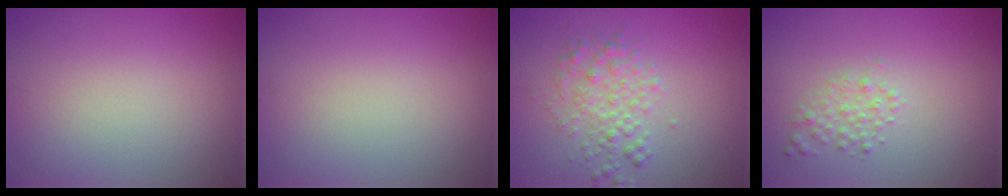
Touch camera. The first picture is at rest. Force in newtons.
{"total": 0.0}
{"total": 2.9, "press": 2.9, "slide": 0.0}
{"total": 1.5, "press": 1.5, "slide": 0.1}